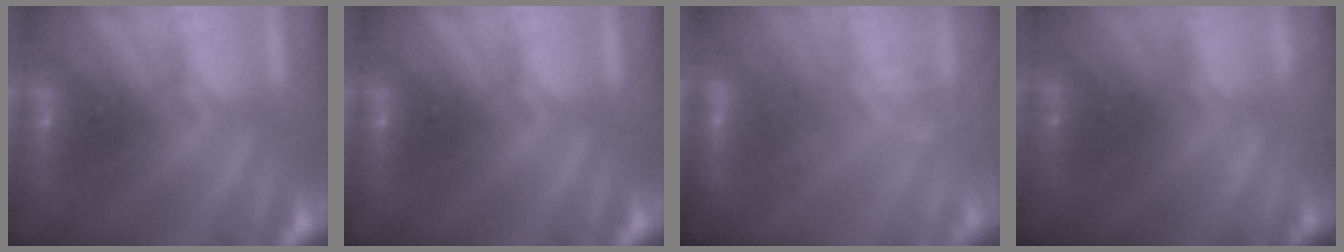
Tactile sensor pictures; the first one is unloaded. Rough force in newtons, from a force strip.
{"total": 0.0}
{"total": 2.6}
{"total": 2.3}